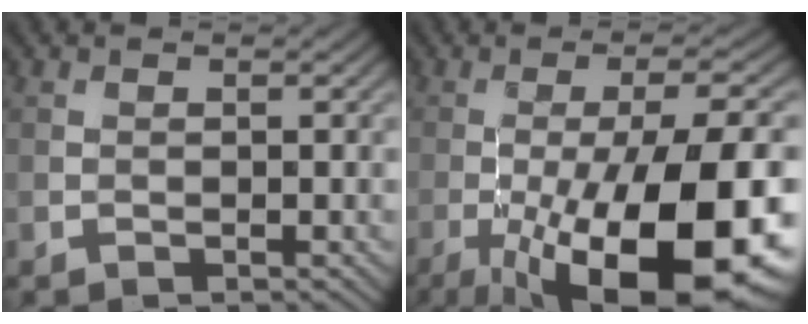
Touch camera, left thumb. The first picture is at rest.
{"total": 19.2, "force": [-6.8, 5.8, 17.0], "torque": [-0.245, -0.006, -0.105]}